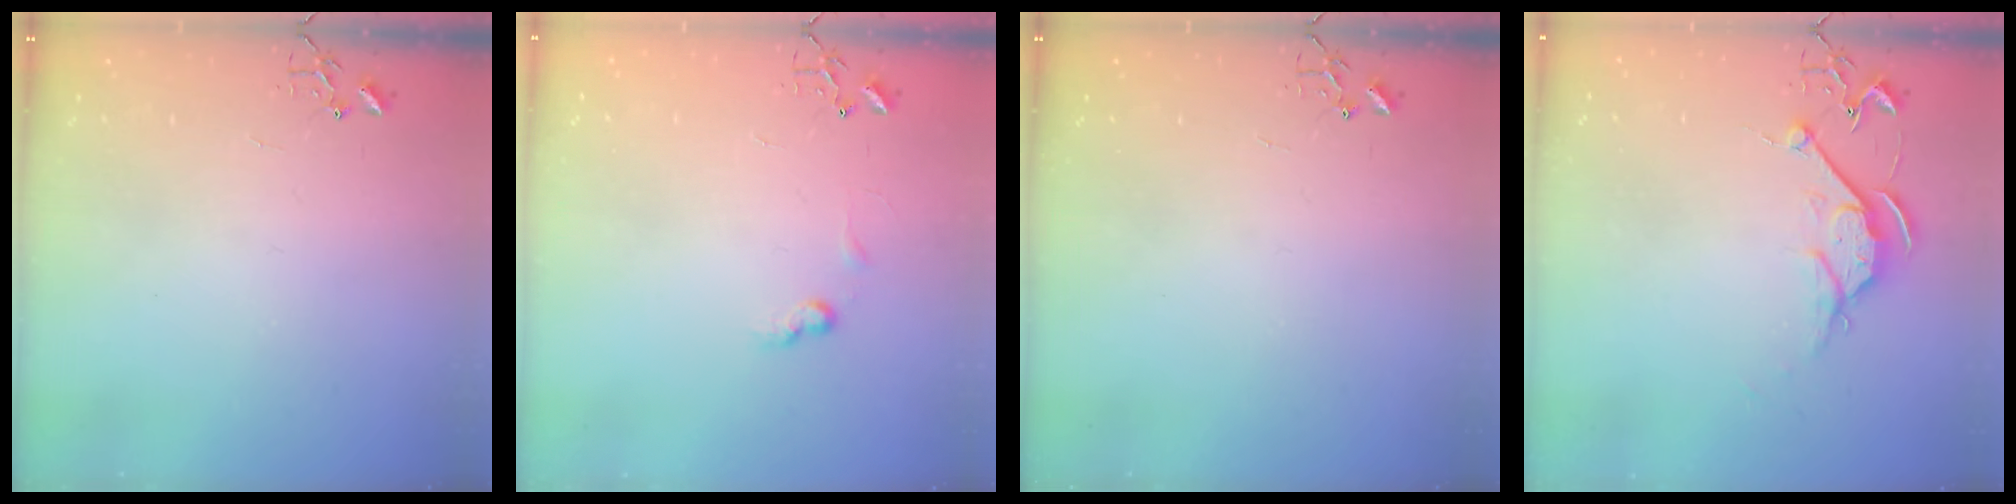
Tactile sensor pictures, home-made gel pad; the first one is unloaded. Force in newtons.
{"total": 6.0, "press": 6.0, "slide": 0.8}
{"total": 0.0}
{"total": 7.9, "press": 7.8, "slide": 0.9}